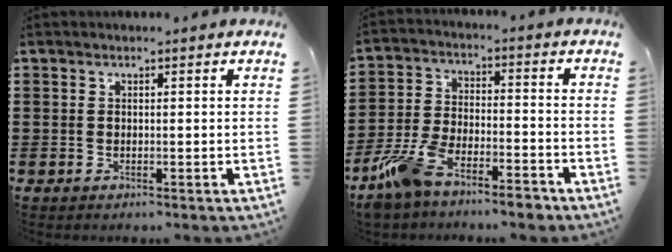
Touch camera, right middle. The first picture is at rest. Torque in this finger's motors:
{"motor_torque": [1.46, 0.68, 0.58, 0.21]}